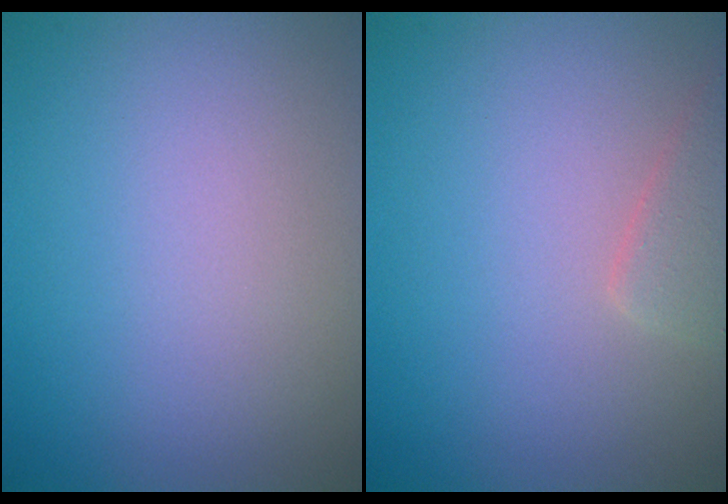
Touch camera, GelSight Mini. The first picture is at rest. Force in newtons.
{"total": 1.7, "press": 1.7, "slide": 0.1}